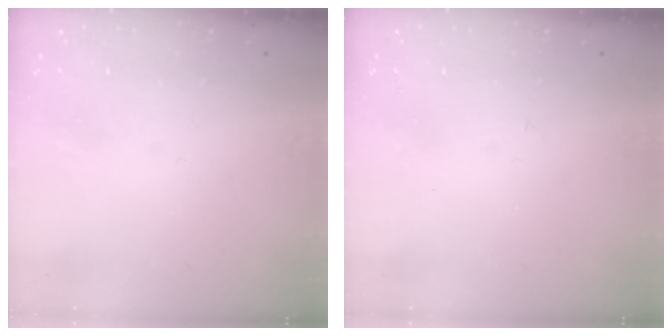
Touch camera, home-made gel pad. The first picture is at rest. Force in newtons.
{"total": 2.7, "press": 2.7, "slide": 0.3}